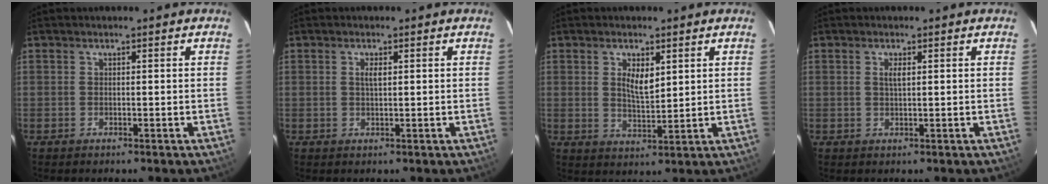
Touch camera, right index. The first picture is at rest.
{"total": 1.6, "force": [0.4, 0.5, 1.4], "torque": [-0.024, 0.002, 0.007]}
{"total": 5.1, "force": [1.8, 2.2, 4.2], "torque": [-0.072, -0.002, 0.035]}
{"total": 1.5, "force": [0.5, 0.4, 1.4], "torque": [-0.025, 0.001, 0.008]}